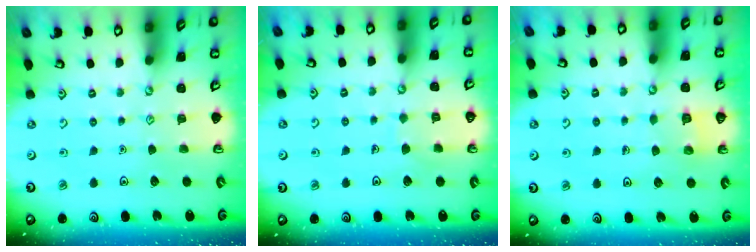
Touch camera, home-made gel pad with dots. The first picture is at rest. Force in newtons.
{"total": 6.1, "press": 6.1, "slide": 0.4}
{"total": 2.6, "press": 2.6, "slide": 0.1}